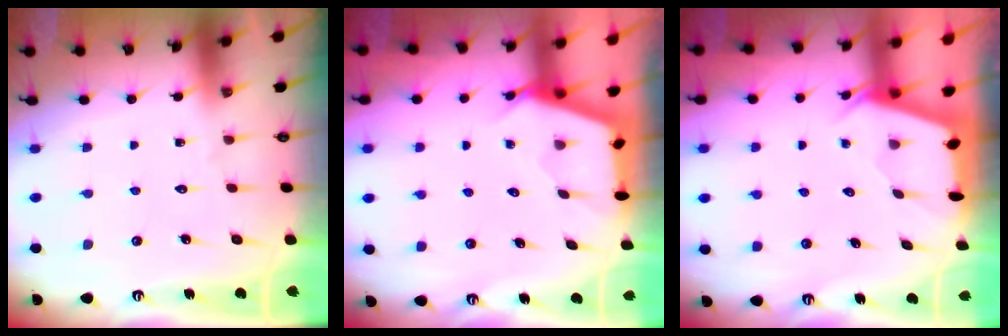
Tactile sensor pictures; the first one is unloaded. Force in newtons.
{"total": 2.7, "press": 2.6, "slide": 0.4}
{"total": 2.0, "press": 2.0, "slide": 0.3}